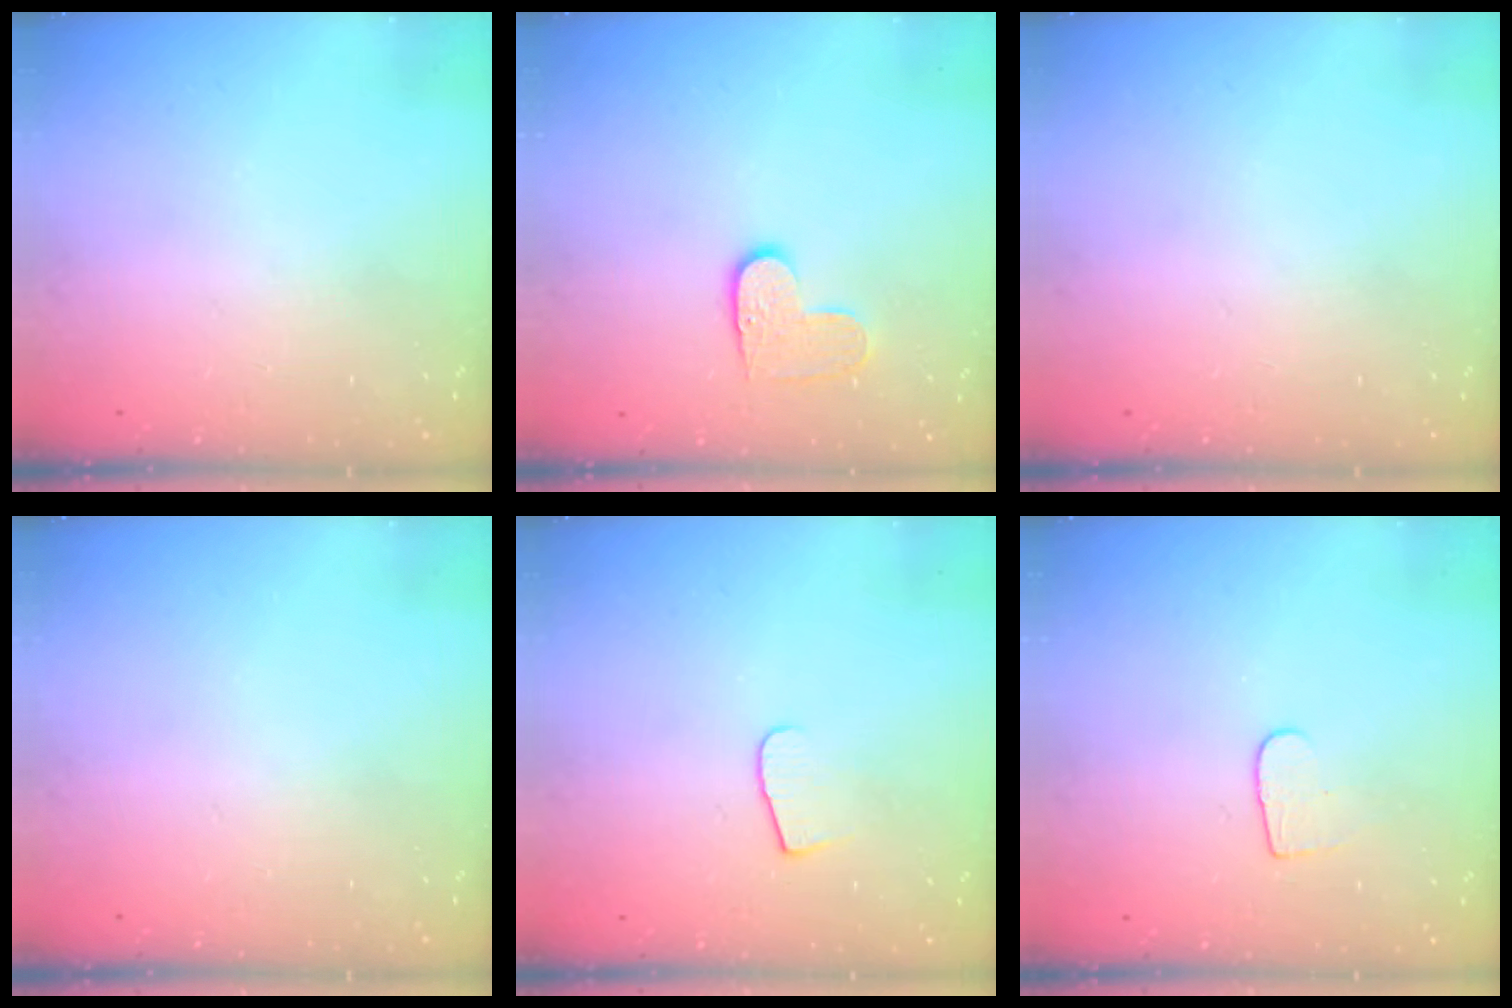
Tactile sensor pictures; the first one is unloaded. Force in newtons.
{"total": 6.1, "press": 6.1, "slide": 0.4}
{"total": 0.0}
{"total": 0.0}
{"total": 5.5, "press": 5.5, "slide": 0.5}
{"total": 3.9, "press": 3.9, "slide": 0.4}